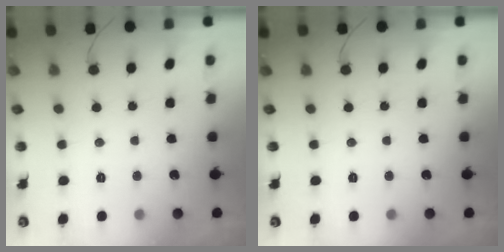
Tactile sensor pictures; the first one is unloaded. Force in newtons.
{"total": 0.0}